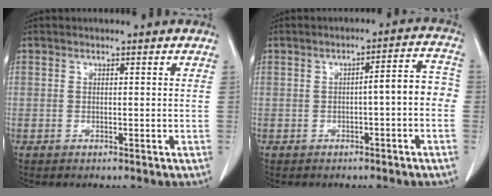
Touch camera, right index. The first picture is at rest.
{"total": 5.3, "force": [-1.0, 0.9, 5.1], "torque": [-0.060, 0.027, -0.016]}